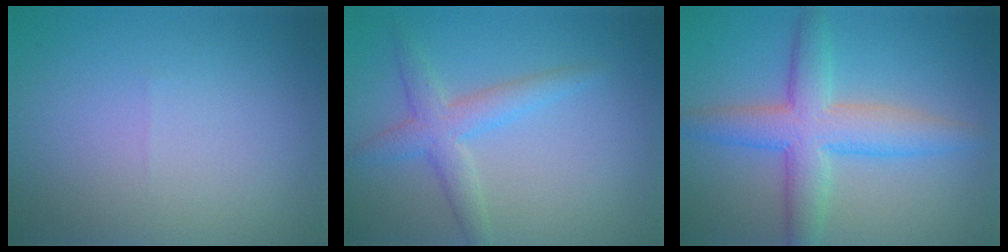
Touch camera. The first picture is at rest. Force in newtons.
{"total": 3.3, "press": 3.3, "slide": 0.1}
{"total": 5.9, "press": 5.9, "slide": 0.1}